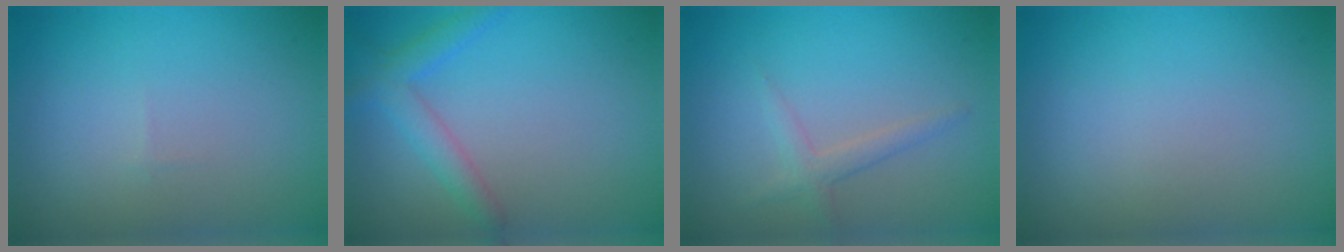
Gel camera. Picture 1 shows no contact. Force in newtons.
{"total": 2.7, "press": 2.7, "slide": 0.2}
{"total": 1.6, "press": 1.6, "slide": 0.1}
{"total": 0.0}